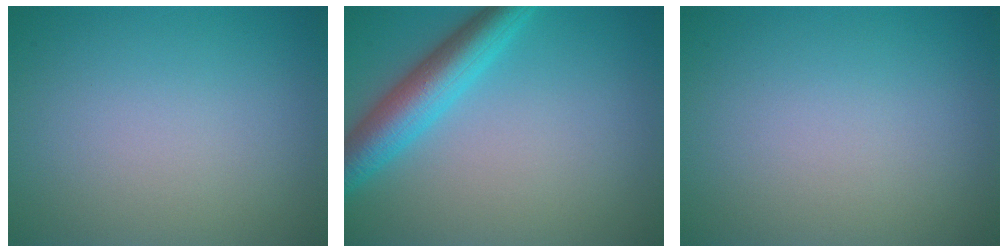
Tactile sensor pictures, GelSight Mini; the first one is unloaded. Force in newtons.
{"total": 5.4, "press": 5.4, "slide": 0.2}
{"total": 0.0}